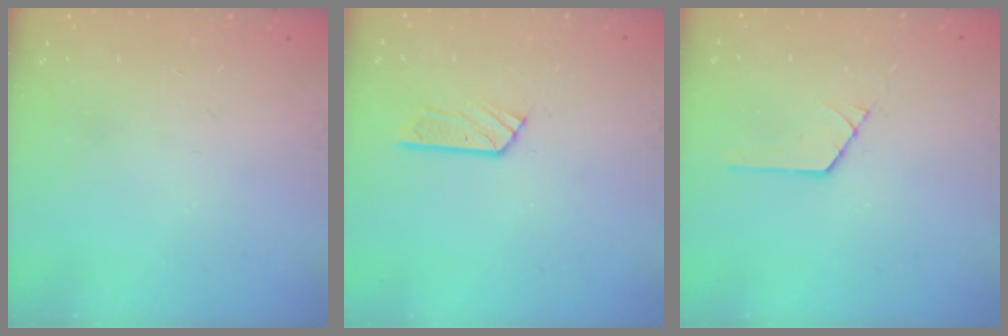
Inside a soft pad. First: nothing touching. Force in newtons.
{"total": 4.0, "press": 4.0, "slide": 0.3}
{"total": 1.3, "press": 1.3, "slide": 0.1}